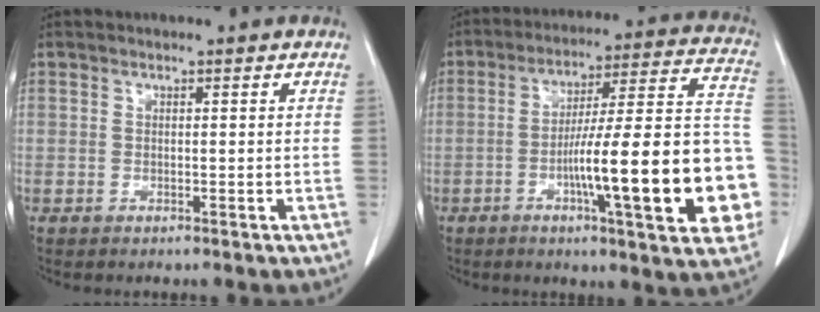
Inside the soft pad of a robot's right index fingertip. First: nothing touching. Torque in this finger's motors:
{"motor_torque": [2.14, 0.00, 0.81, 0.21]}